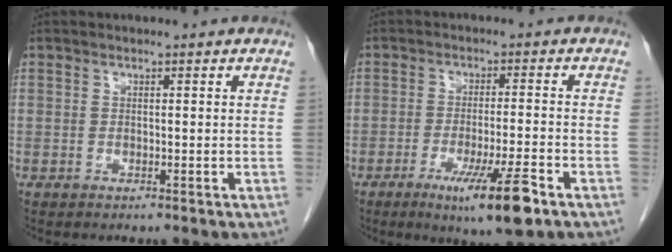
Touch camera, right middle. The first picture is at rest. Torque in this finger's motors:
{"motor_torque": [1.60, -0.54, 0.62, 0.17]}